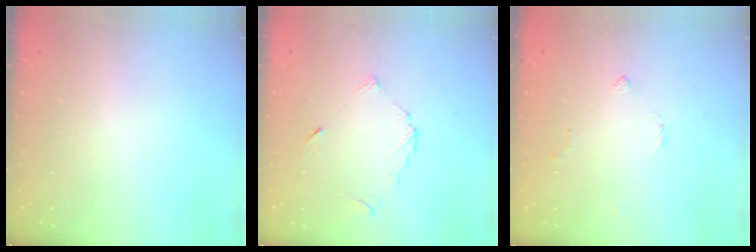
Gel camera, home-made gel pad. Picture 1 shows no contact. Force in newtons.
{"total": 4.5, "press": 4.5, "slide": 0.5}
{"total": 2.3, "press": 2.2, "slide": 0.6}